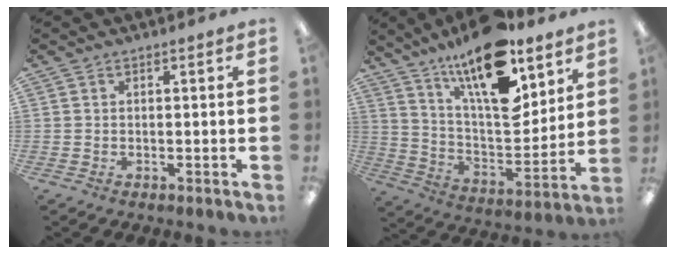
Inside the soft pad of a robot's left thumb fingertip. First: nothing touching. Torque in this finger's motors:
{"motor_torque": [2.28, 2.73, 1.37, -1.40, 0.46]}